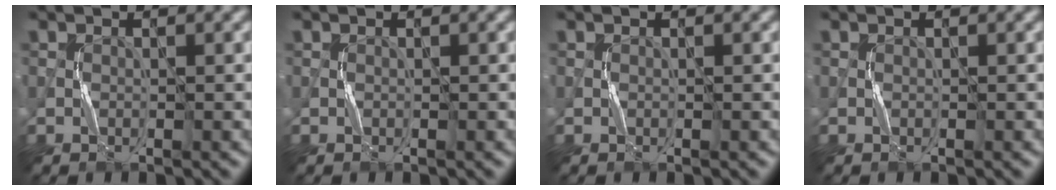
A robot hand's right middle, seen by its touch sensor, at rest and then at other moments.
{"total": 0.0}
{"total": 0.0}
{"total": 0.0}